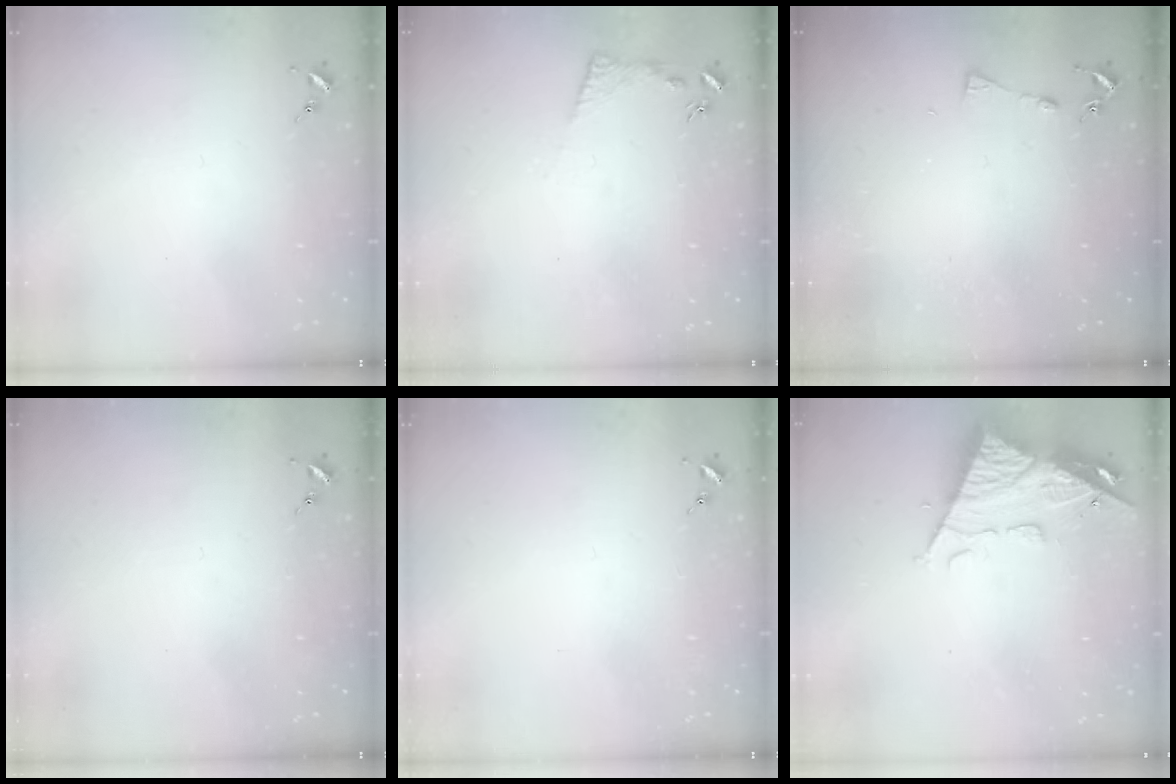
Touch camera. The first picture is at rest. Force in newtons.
{"total": 6.0, "press": 6.0, "slide": 0.4}
{"total": 3.7, "press": 3.7, "slide": 0.5}
{"total": 0.0}
{"total": 0.0}
{"total": 13.0, "press": 12.9, "slide": 1.4}